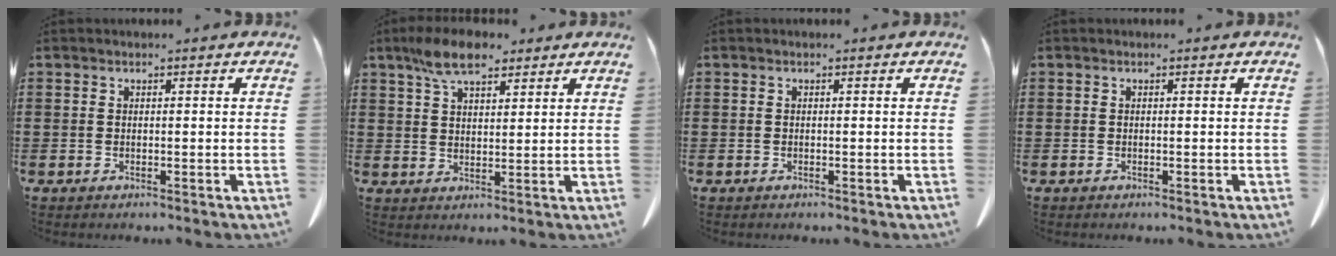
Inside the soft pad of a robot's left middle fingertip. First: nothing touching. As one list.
[{"total": 7.3, "force": [5.1, 2.9, 4.3], "torque": [-0.099, 0.003, 0.094]}, {"total": 0.0}, {"total": 0.0}]